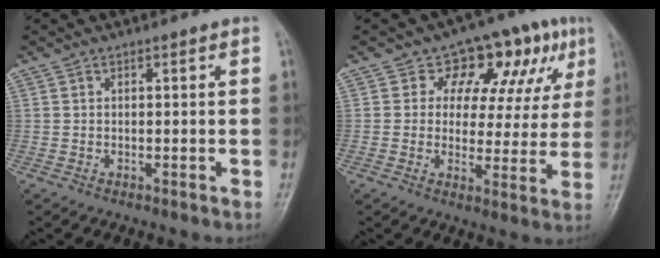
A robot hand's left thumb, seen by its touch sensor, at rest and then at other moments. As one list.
[{"total": 13.5, "force": [6.6, 8.6, 8.1], "torque": [-0.041, -0.009, 0.085]}]